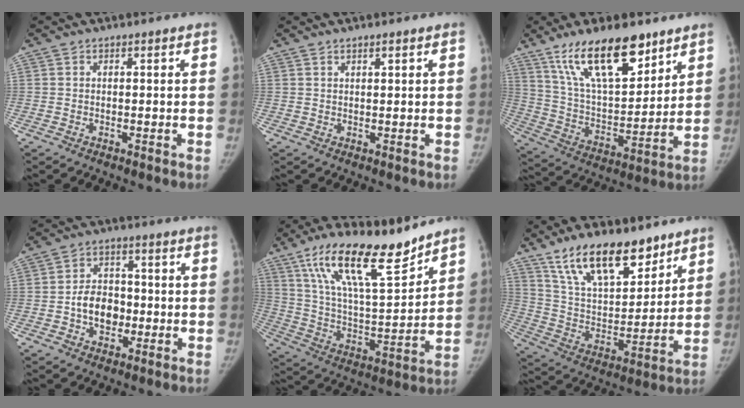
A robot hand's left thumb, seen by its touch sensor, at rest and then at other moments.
{"total": 1.2, "force": [0.8, 0.3, 0.8], "torque": [-0.012, -0.004, 0.015]}
{"total": 20.4, "force": [13.3, 8.0, 13.3], "torque": [-0.194, -0.061, 0.247]}
{"total": 8.1, "force": [-1.5, 6.2, 5.0], "torque": [-0.055, 0.019, -0.030]}
{"total": 20.7, "force": [14.5, 5.8, 13.6], "torque": [-0.208, -0.069, 0.260]}
{"total": 19.4, "force": [13.4, 8.5, 11.2], "torque": [-0.146, -0.068, 0.243]}